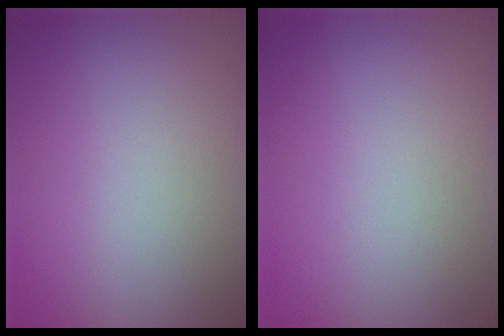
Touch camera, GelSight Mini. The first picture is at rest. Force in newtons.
{"total": 0.0}